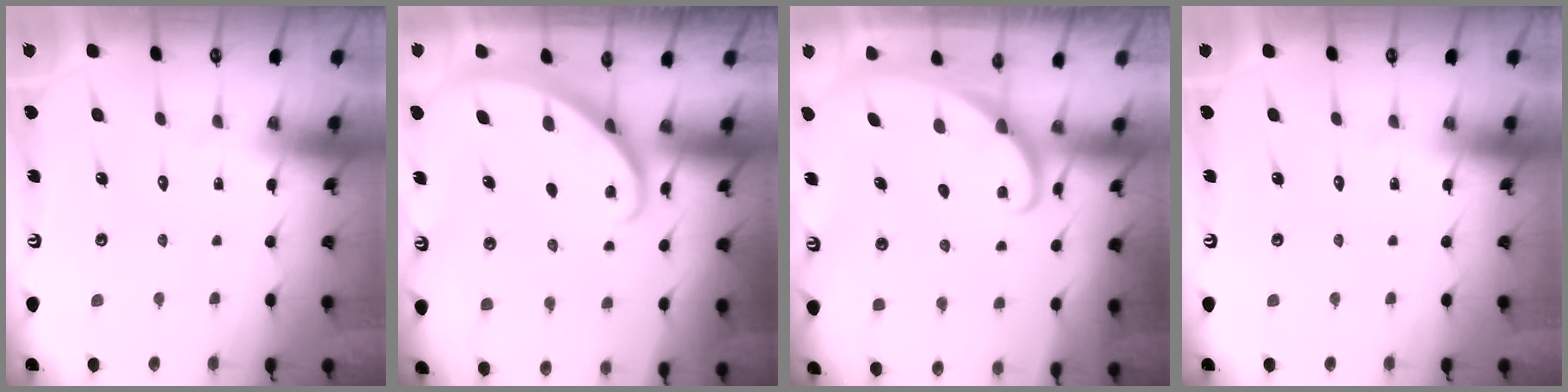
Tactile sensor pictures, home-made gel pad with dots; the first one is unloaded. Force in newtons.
{"total": 1.8, "press": 1.8, "slide": 0.1}
{"total": 1.7, "press": 1.7, "slide": 0.1}
{"total": 0.0}